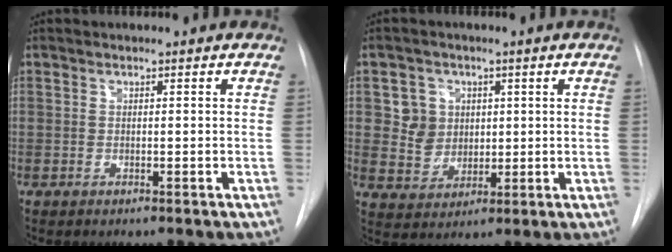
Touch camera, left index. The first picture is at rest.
{"total": 6.0, "force": [1.5, 5.6, 1.3], "torque": [-0.028, 0.016, 0.036]}